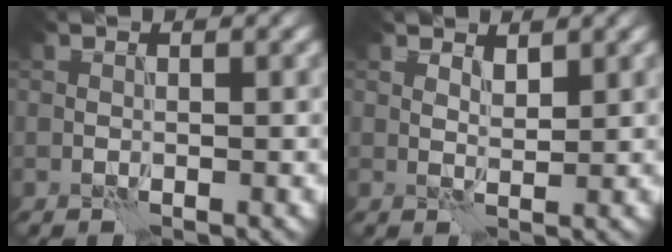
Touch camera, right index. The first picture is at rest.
{"total": 1.5, "force": [1.2, 0.6, 0.7], "torque": [-0.014, -0.004, 0.024]}